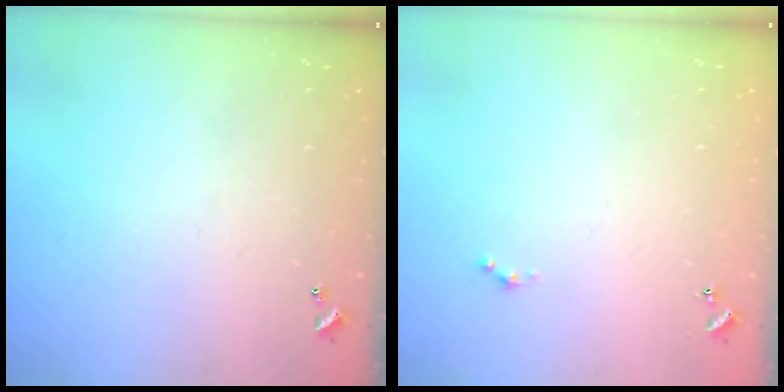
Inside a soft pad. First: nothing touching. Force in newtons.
{"total": 0.0}